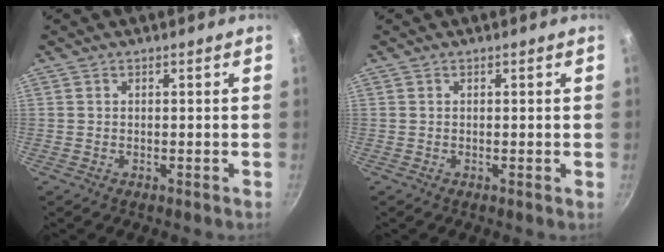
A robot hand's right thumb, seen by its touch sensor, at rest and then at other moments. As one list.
[{"total": 0.0}]